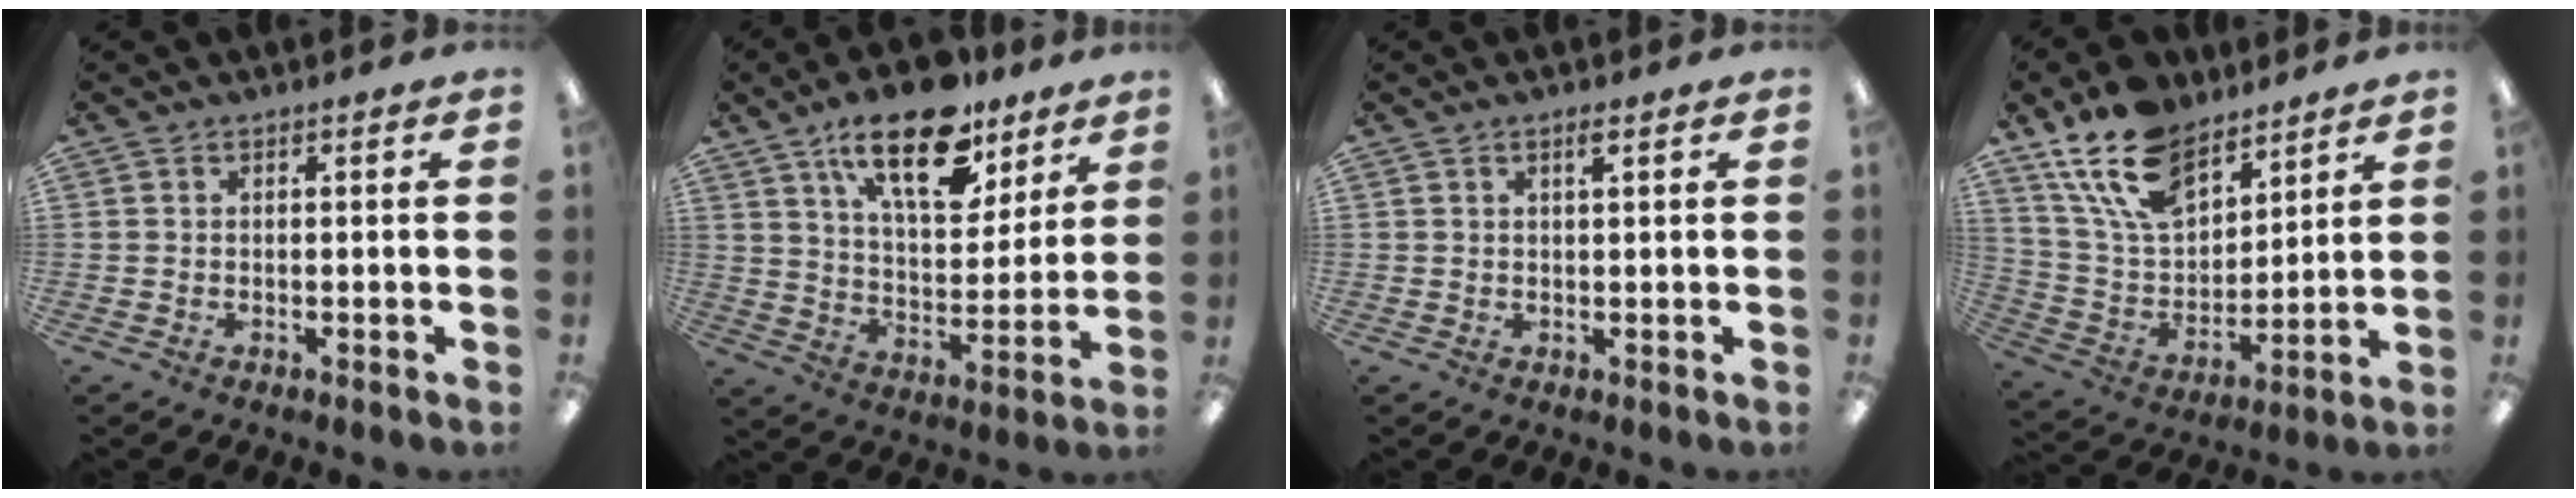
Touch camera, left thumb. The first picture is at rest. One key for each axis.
{"total": 19.0, "fx": 12.4, "fy": 8.6, "fz": 11.7, "tx": -0.181, "ty": -0.060, "tz": 0.208}
{"total": 1.7, "fx": 1.1, "fy": 0.2, "fz": 1.3, "tx": -0.020, "ty": -0.001, "tz": 0.015}
{"total": 17.7, "fx": 12.1, "fy": 9.3, "fz": 8.9, "tx": -0.178, "ty": -0.051, "tz": 0.226}